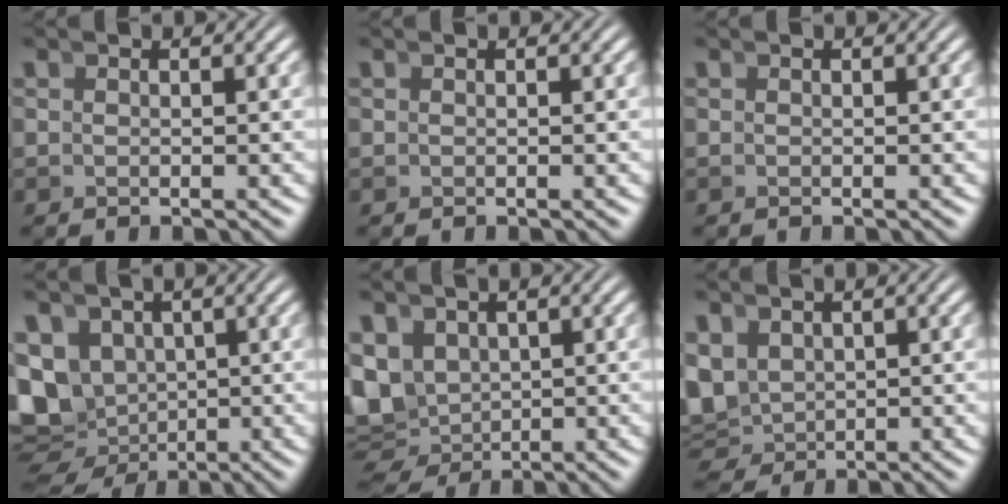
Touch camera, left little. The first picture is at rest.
{"total": 0.0}
{"total": 0.0}
{"total": 10.5, "force": [-2.6, 9.2, 4.2], "torque": [-0.108, -0.054, -0.029]}
{"total": 6.6, "force": [-0.3, 5.9, 2.9], "torque": [-0.085, -0.037, 0.010]}
{"total": 5.3, "force": [0.1, 4.8, 2.3], "torque": [-0.080, -0.030, 0.018]}